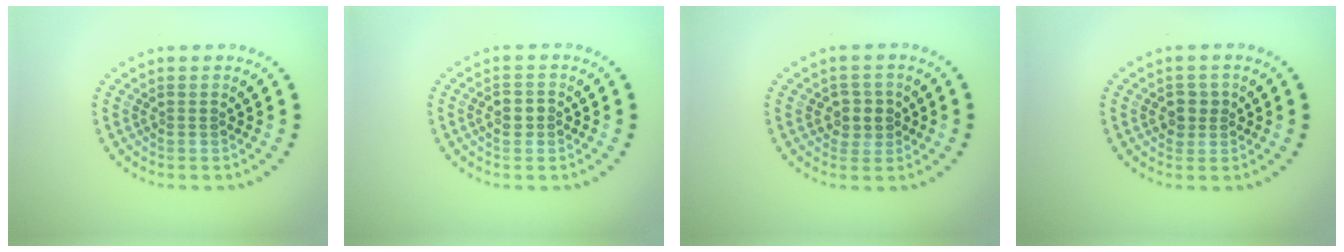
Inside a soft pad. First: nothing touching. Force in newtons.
{"total": 1.6, "press": 1.6, "slide": 0.3}
{"total": 2.1, "press": 2.0, "slide": 0.7}
{"total": 1.7, "press": 1.6, "slide": 0.6}